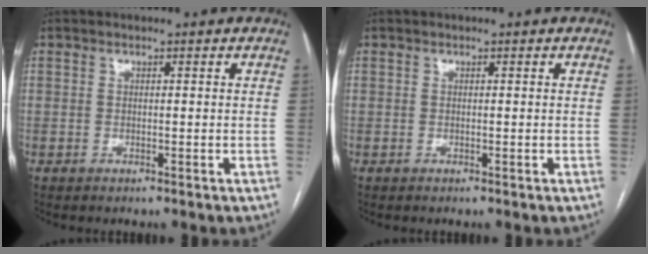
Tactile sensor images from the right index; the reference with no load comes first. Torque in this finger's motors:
{"motor_torque": [0.00, 0.00, 0.00, 0.01]}